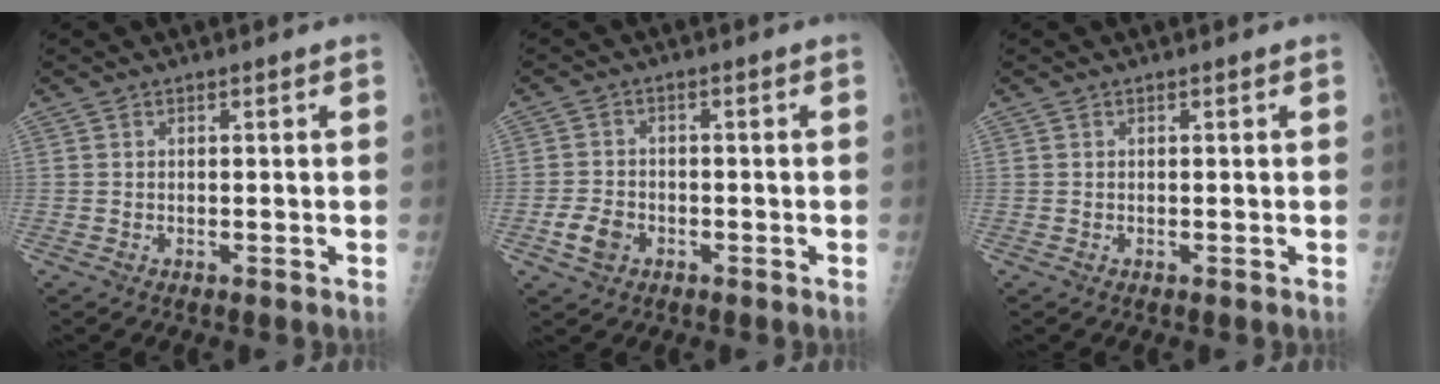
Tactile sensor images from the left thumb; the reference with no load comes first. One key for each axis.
{"total": 4.4, "fx": -1.9, "fy": 3.3, "fz": 2.3, "tx": -0.038, "ty": 0.011, "tz": -0.033}
{"total": 0.0}